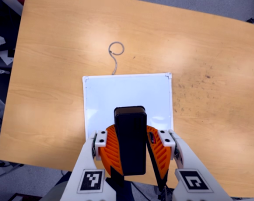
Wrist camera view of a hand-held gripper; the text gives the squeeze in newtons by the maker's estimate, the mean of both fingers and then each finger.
{"total": 10.9, "left": 10.3, "right": 11.5}